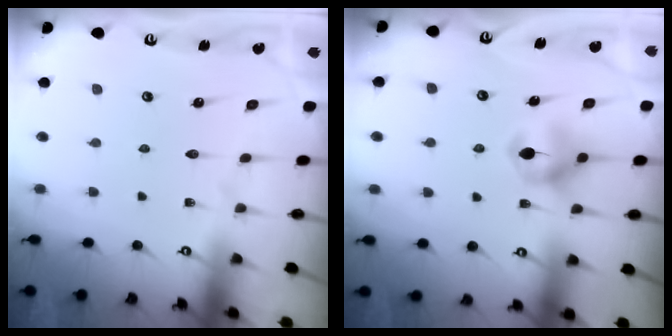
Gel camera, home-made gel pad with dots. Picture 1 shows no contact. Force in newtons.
{"total": 6.5, "press": 6.5, "slide": 0.7}